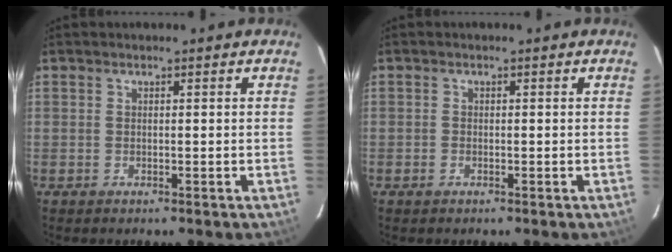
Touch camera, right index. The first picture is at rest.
{"total": 0.8, "force": [-0.5, 0.6, 0.1], "torque": [-0.003, 0.000, -0.010]}